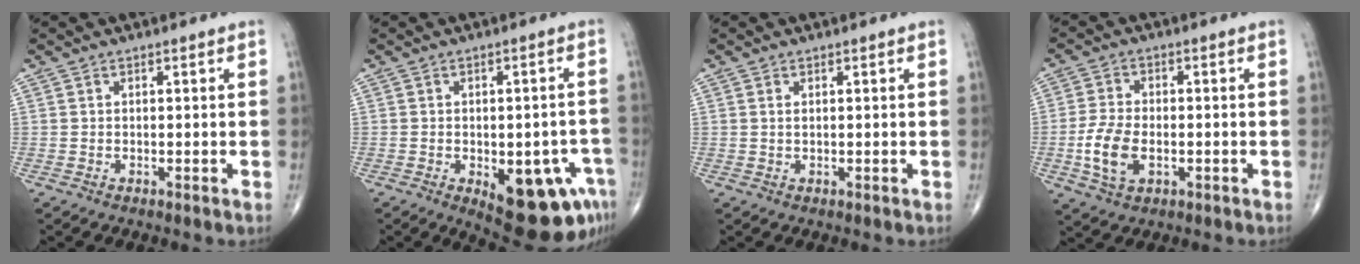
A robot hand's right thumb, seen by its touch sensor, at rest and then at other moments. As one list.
[{"total": 14.6, "force": [-5.9, 6.5, 11.7], "torque": [-0.113, 0.018, -0.057]}, {"total": 0.6, "force": [0.3, 0.2, 0.5], "torque": [-0.011, 0.002, 0.006]}, {"total": 8.0, "force": [-1.9, 4.6, 6.3], "torque": [-0.132, 0.000, -0.035]}]